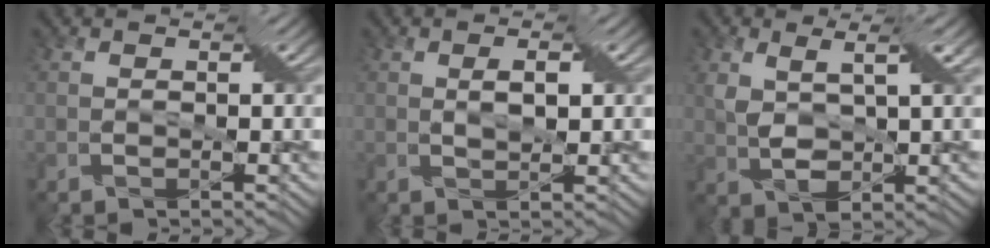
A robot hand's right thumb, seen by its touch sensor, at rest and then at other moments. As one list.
[{"total": 1.5, "force": [0.6, 0.5, 1.3], "torque": [-0.023, 0.000, 0.012]}, {"total": 4.1, "force": [1.2, 1.8, 3.4], "torque": [-0.078, -0.003, 0.026]}]